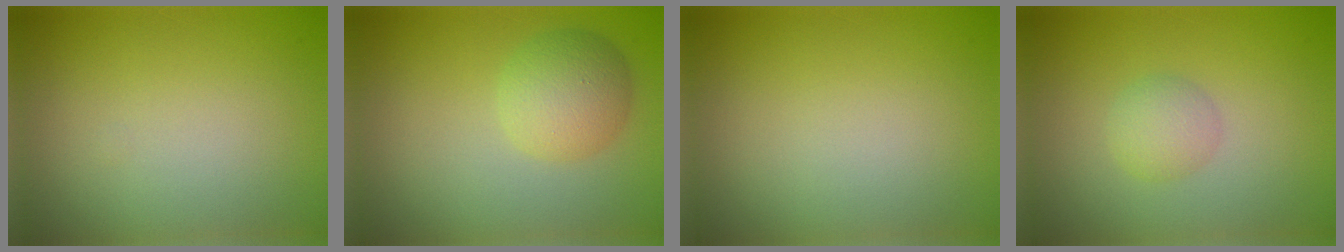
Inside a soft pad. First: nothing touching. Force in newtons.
{"total": 3.8, "press": 3.8, "slide": 0.1}
{"total": 0.0}
{"total": 1.9, "press": 1.9, "slide": 0.0}